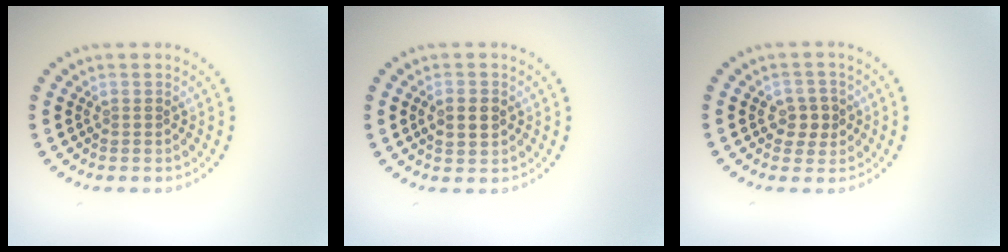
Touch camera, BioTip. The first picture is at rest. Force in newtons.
{"total": 2.3, "press": 2.3, "slide": 0.1}
{"total": 2.4, "press": 2.3, "slide": 0.8}